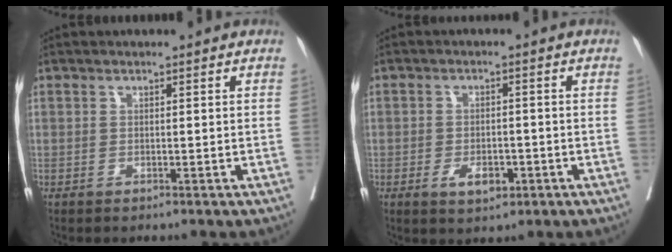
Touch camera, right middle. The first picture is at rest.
{"total": 3.9, "force": [-1.6, 2.0, 2.8], "torque": [-0.049, 0.000, -0.019]}